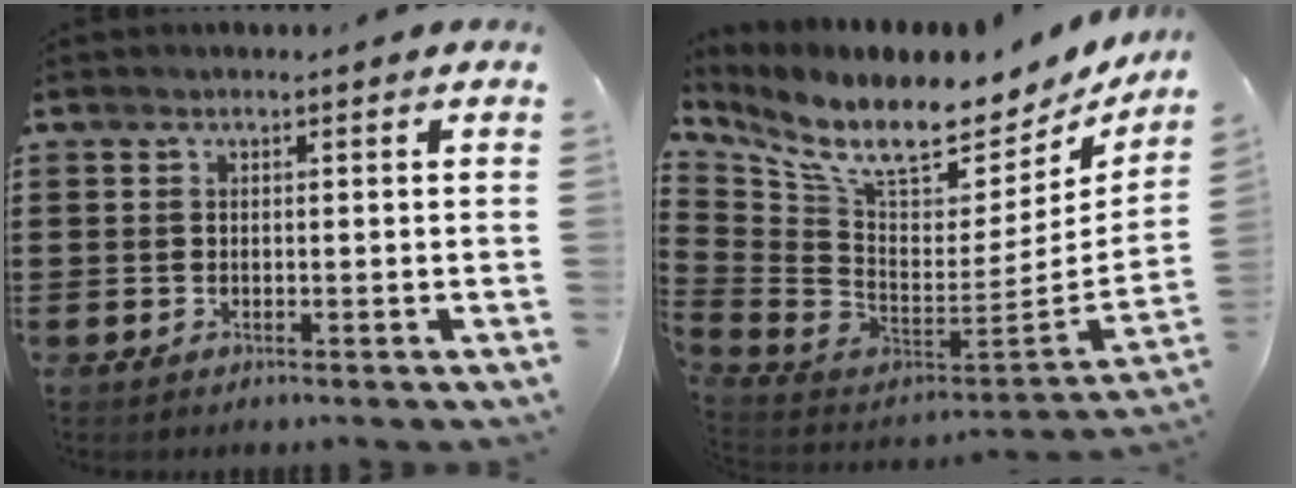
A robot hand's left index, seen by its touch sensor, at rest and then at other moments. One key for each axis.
{"total": 10.8, "fx": 8.1, "fy": 2.6, "fz": 6.6, "tx": -0.148, "ty": -0.078, "tz": 0.138}